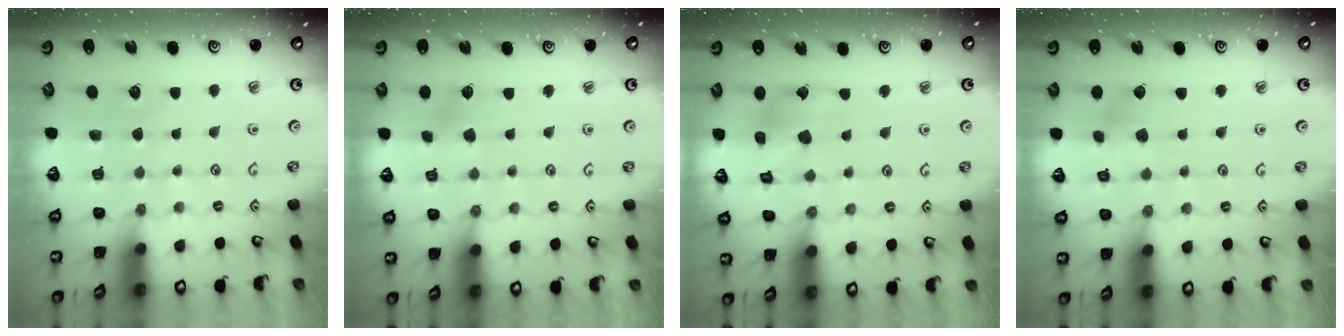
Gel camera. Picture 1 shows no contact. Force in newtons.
{"total": 1.8, "press": 1.8, "slide": 0.2}
{"total": 9.4, "press": 9.4, "slide": 0.9}
{"total": 4.7, "press": 4.6, "slide": 0.4}